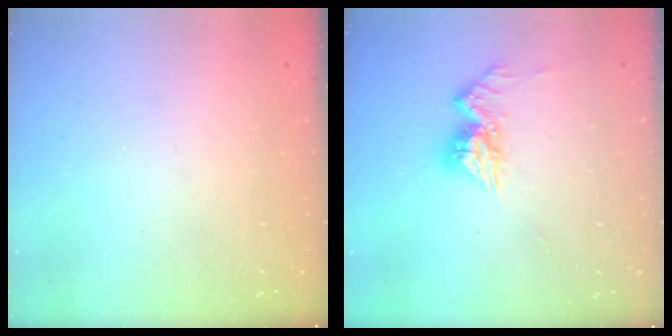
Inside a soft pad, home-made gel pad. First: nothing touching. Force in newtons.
{"total": 10.5, "press": 10.5, "slide": 1.0}